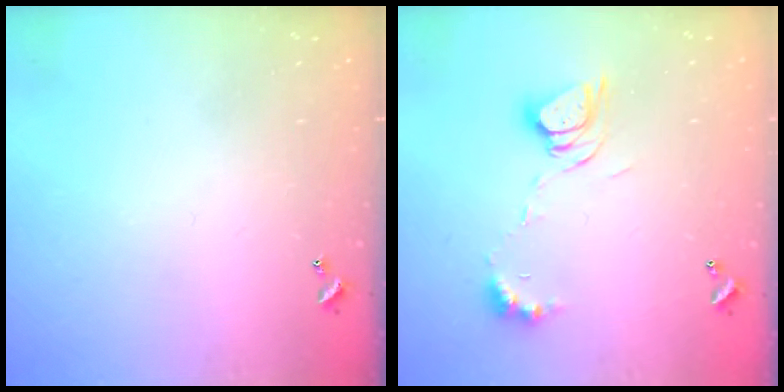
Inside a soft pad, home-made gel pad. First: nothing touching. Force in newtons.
{"total": 7.2, "press": 7.1, "slide": 0.9}